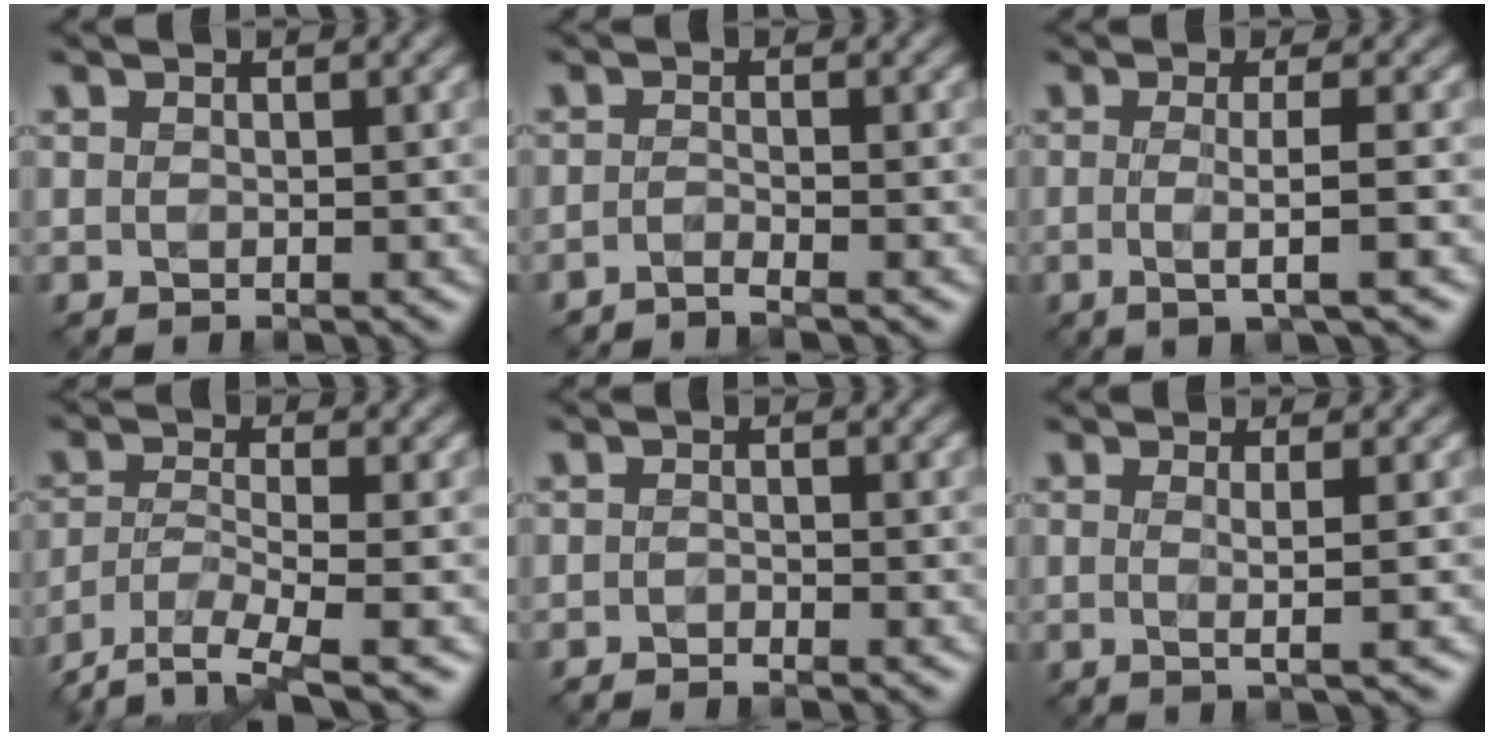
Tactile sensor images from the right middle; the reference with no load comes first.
{"total": 1.4, "force": [-1.3, 0.1, 0.5], "torque": [-0.003, -0.007, -0.032]}
{"total": 3.3, "force": [-0.5, 0.7, 3.2], "torque": [-0.049, -0.011, -0.011]}
{"total": 6.0, "force": [-4.6, 1.4, 3.6], "torque": [-0.077, -0.017, -0.091]}
{"total": 0.9, "force": [-0.9, 0.0, 0.2], "torque": [-0.002, -0.003, -0.017]}
{"total": 2.0, "force": [0.0, 0.4, 1.9], "torque": [-0.034, 0.000, -0.009]}